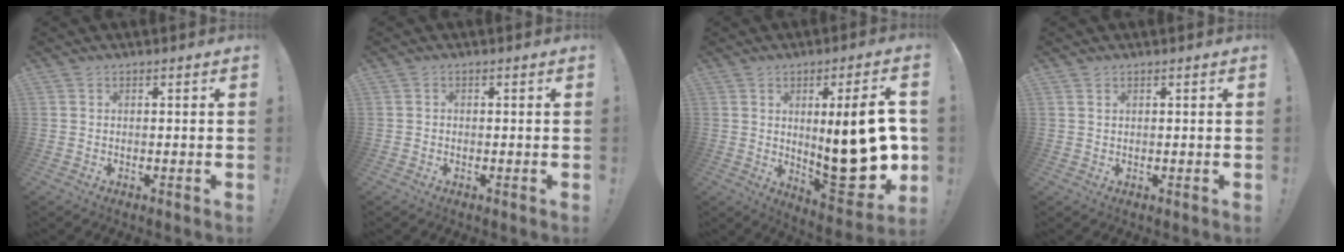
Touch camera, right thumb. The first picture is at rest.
{"total": 0.6, "force": [-0.5, 0.3, 0.2], "torque": [-0.004, 0.001, -0.009]}
{"total": 23.1, "force": [-0.1, 7.3, 21.9], "torque": [-0.307, -0.022, 0.006]}
{"total": 0.9, "force": [0.7, 0.4, 0.4], "torque": [-0.014, 0.003, 0.015]}